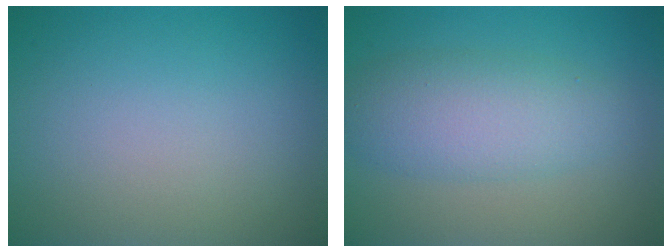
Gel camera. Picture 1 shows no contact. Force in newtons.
{"total": 4.9, "press": 4.9, "slide": 0.2}